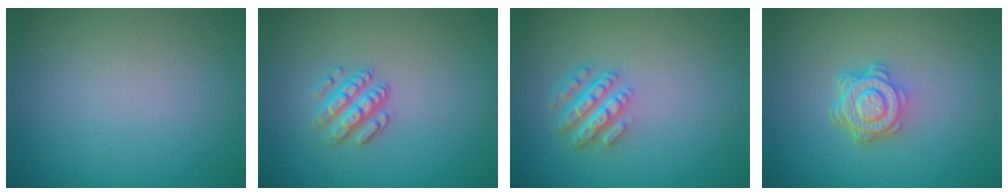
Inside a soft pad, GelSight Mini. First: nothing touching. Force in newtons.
{"total": 2.7, "press": 2.4, "slide": 1.2}
{"total": 4.4, "press": 3.2, "slide": 3.0}
{"total": 4.7, "press": 3.4, "slide": 3.2}